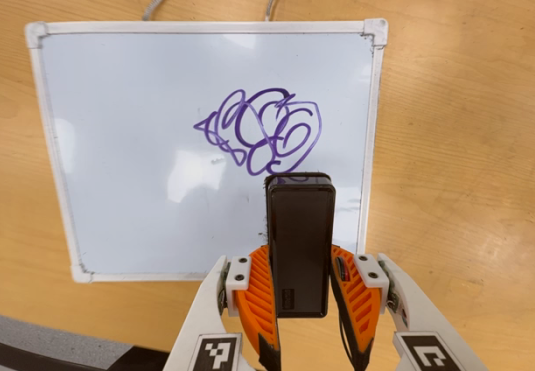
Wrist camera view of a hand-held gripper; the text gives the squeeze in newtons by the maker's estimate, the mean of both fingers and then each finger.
{"total": 5.4, "left": 3.9, "right": 6.9}